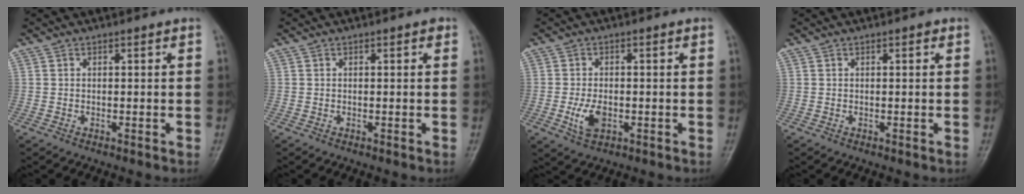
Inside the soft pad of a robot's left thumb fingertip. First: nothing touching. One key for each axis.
{"total": 0.6, "fx": 0.2, "fy": 0.3, "fz": 0.5, "tx": -0.003, "ty": 0.001, "tz": 0.000}
{"total": 4.8, "fx": -1.2, "fy": 2.8, "fz": 3.7, "tx": -0.073, "ty": -0.002, "tz": -0.019}
{"total": 0.6, "fx": 0.3, "fy": 0.3, "fz": 0.5, "tx": -0.005, "ty": 0.001, "tz": 0.001}